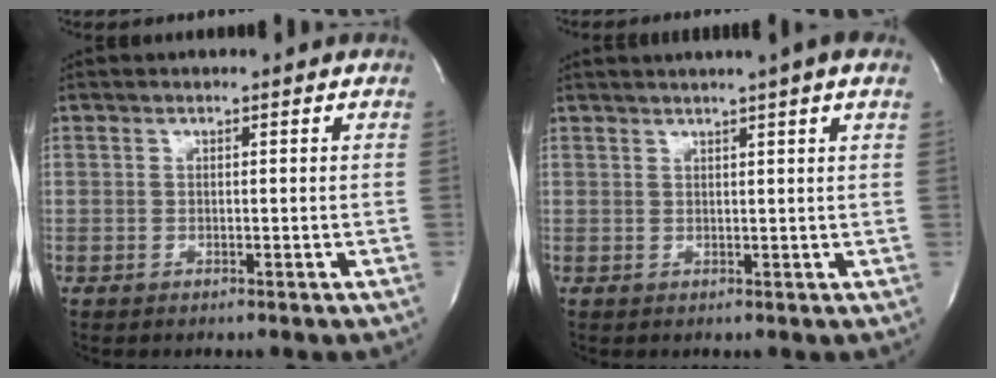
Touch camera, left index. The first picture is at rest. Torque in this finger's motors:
{"motor_torque": [0.15, -0.31, 0.52, 0.12]}